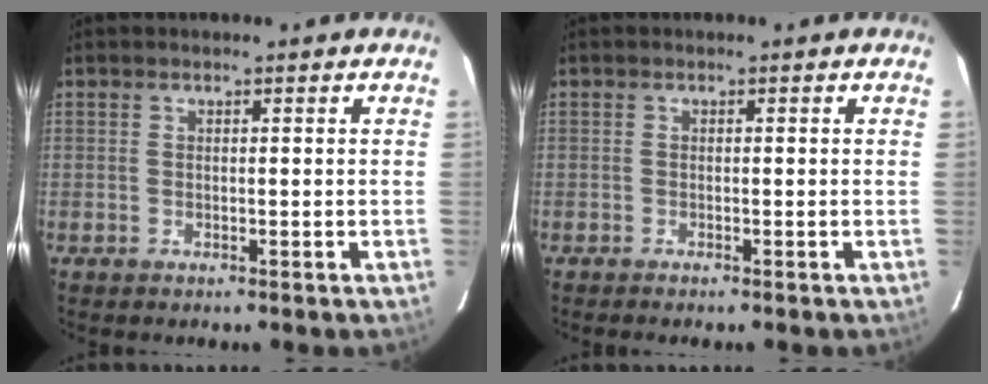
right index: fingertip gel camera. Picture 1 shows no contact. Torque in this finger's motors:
{"motor_torque": [0.04, -0.01, 0.10, 0.02]}